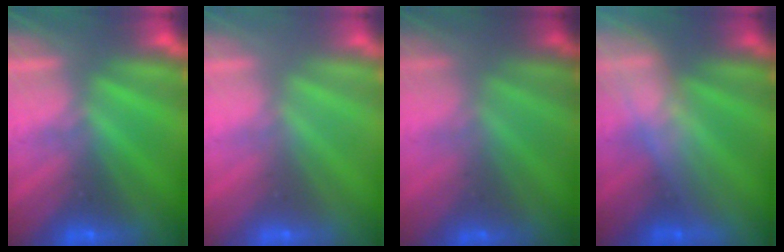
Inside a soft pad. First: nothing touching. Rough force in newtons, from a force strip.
{"total": 3.1}
{"total": 1.7}
{"total": 2.9}